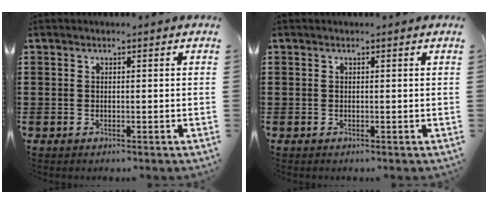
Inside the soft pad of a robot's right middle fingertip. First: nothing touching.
{"total": 0.0}